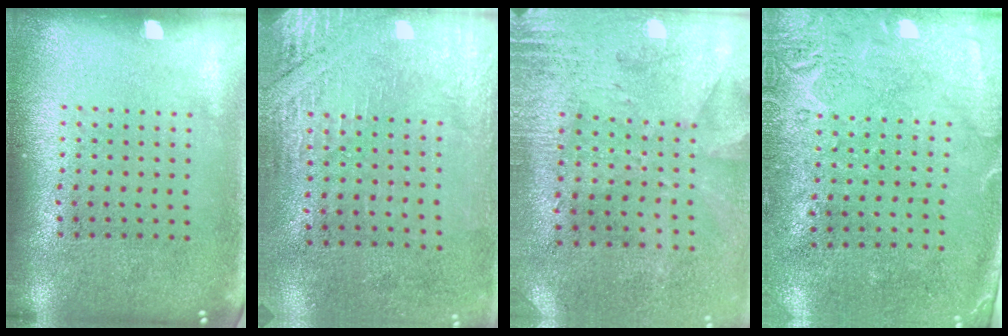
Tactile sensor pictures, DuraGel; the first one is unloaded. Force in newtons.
{"total": 2.7, "press": 2.4, "slide": 1.2}
{"total": 2.8, "press": 2.2, "slide": 1.6}
{"total": 2.7, "press": 2.2, "slide": 1.6}